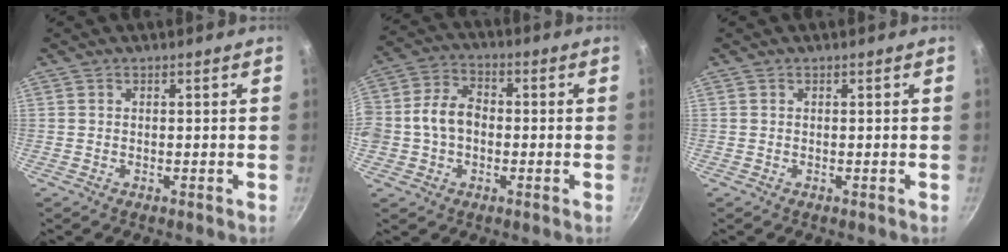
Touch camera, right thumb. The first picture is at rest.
{"total": 8.9, "force": [-0.8, 6.8, 5.7], "torque": [-0.086, 0.026, -0.028]}
{"total": 0.0}